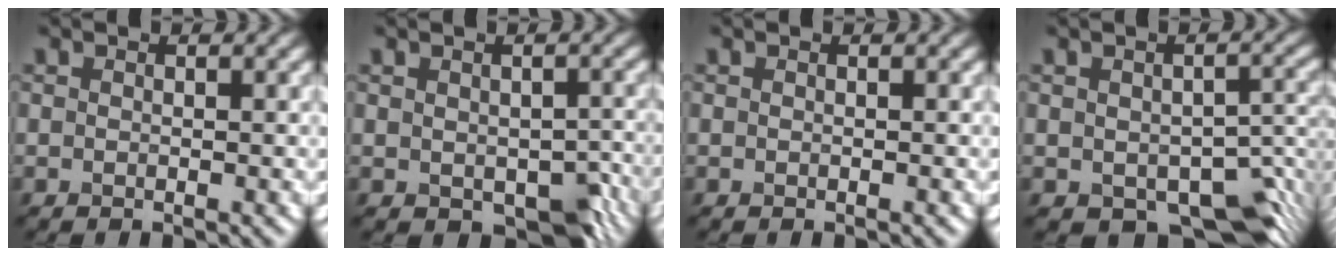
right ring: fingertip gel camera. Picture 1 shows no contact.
{"total": 4.7, "force": [-1.5, 2.7, 3.5], "torque": [-0.050, -0.015, -0.012]}
{"total": 0.0}
{"total": 7.8, "force": [-3.6, 4.1, 5.5], "torque": [-0.071, -0.019, -0.047]}